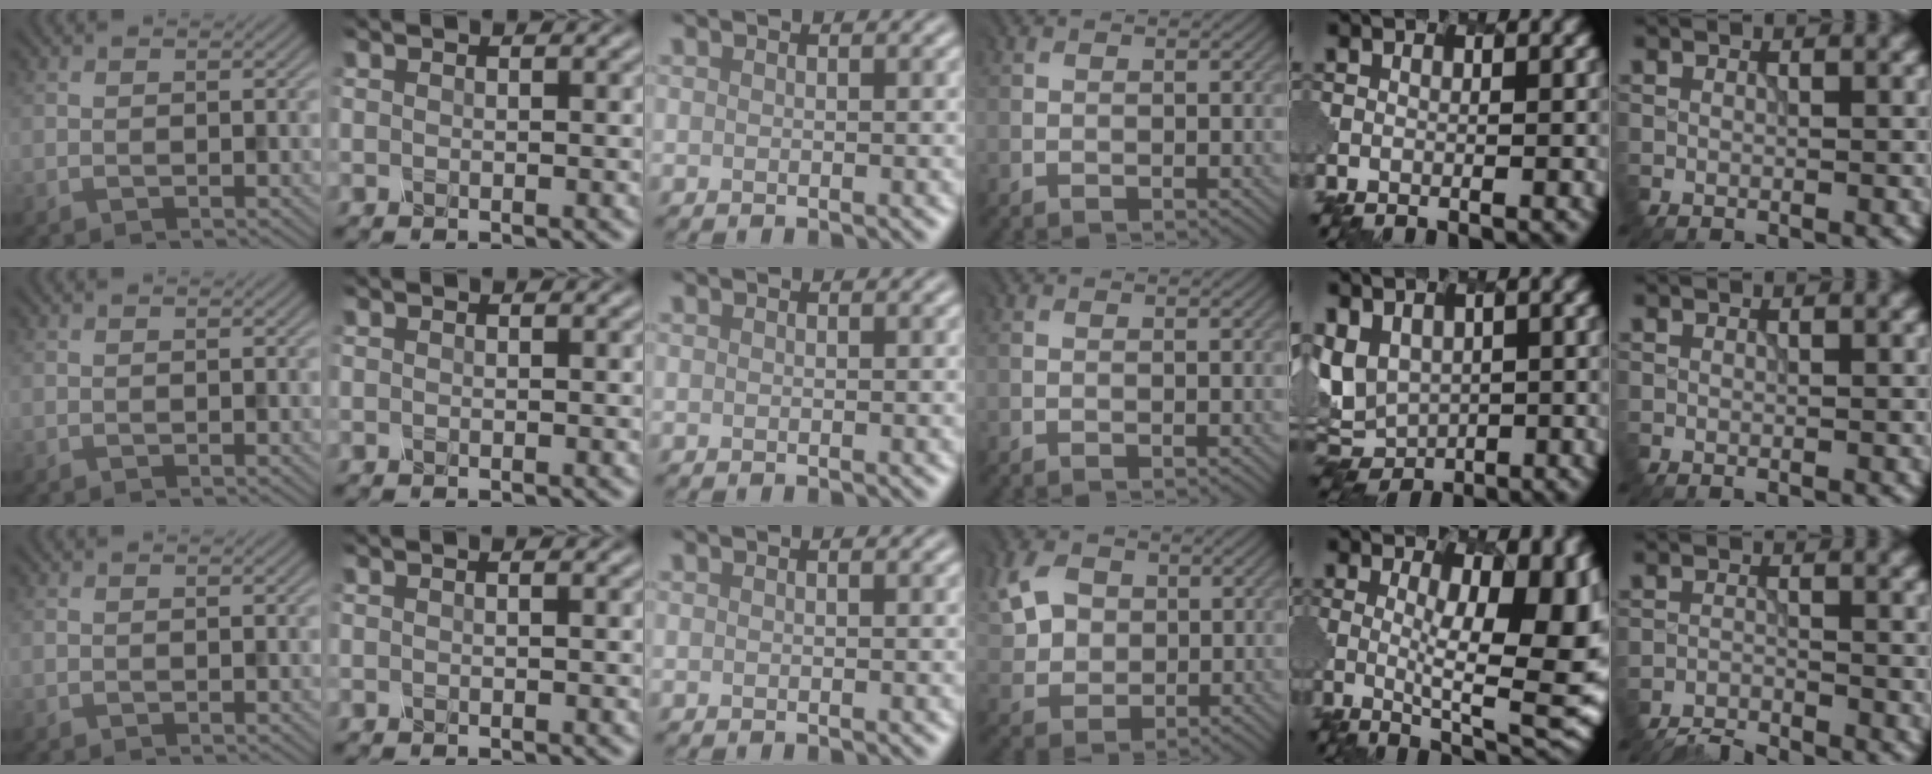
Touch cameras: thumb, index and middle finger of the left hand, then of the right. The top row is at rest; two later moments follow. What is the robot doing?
{"motion": "dispense", "object": "pipette"}